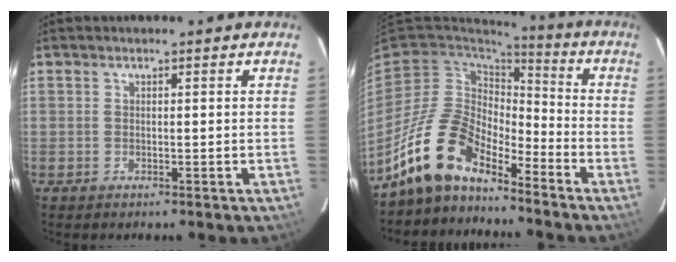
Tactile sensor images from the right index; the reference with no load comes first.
{"total": 13.7, "force": [-10.8, 5.5, 6.5], "torque": [-0.123, 0.012, -0.211]}